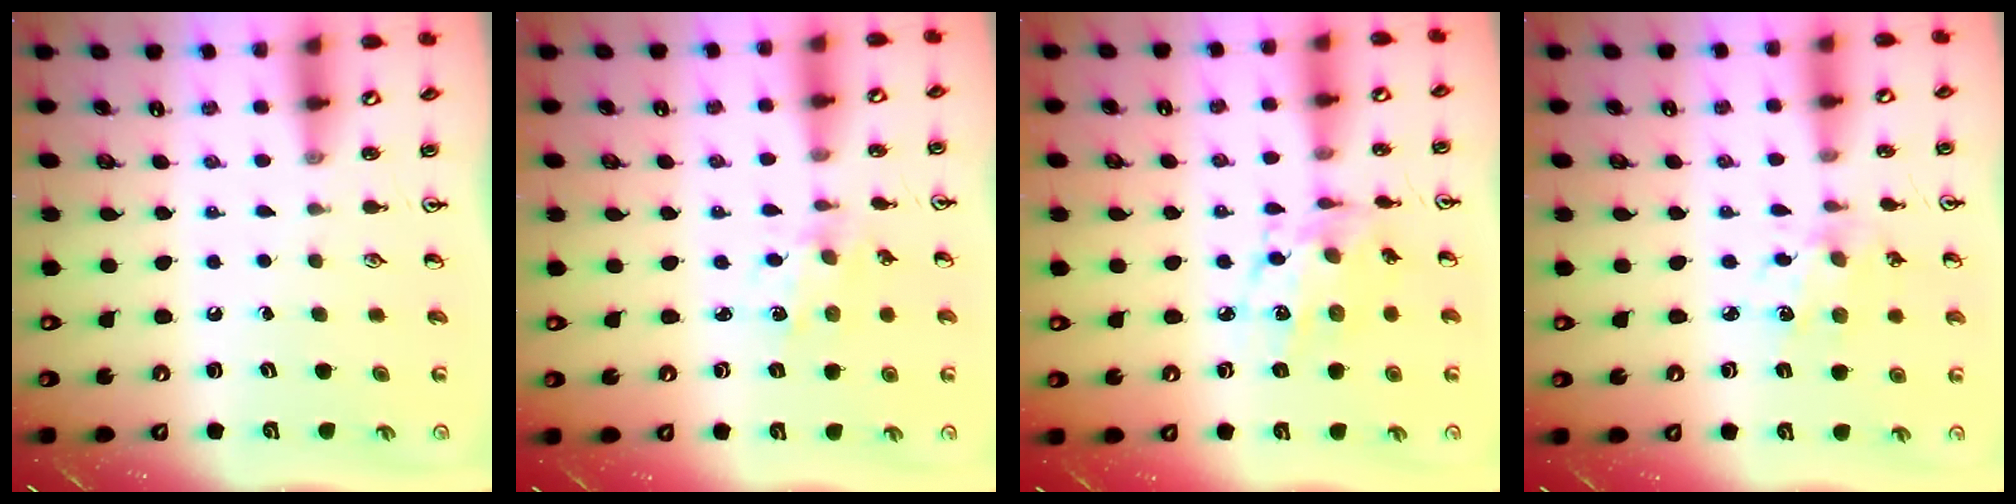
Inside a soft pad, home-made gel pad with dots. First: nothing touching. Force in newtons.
{"total": 1.7, "press": 1.6, "slide": 0.3}
{"total": 10.2, "press": 10.1, "slide": 0.7}
{"total": 2.9, "press": 2.9, "slide": 0.2}